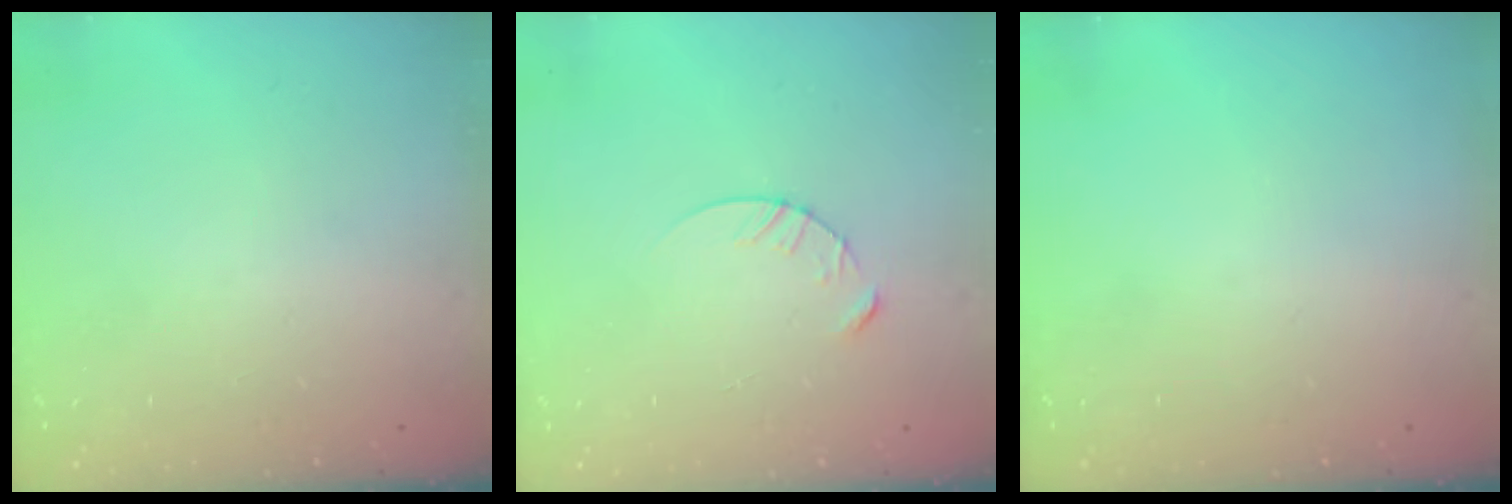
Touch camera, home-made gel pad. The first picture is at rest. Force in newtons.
{"total": 4.6, "press": 4.5, "slide": 0.5}
{"total": 0.0}